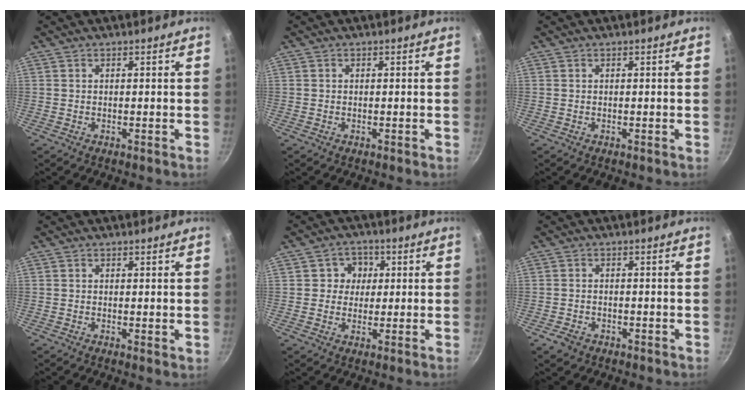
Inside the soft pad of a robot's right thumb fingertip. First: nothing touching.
{"total": 0.0}
{"total": 0.0}
{"total": 0.9, "force": [0.3, 0.5, 0.7], "torque": [-0.011, -0.003, 0.002]}
{"total": 5.2, "force": [0.9, 4.9, 1.5], "torque": [0.015, 0.005, 0.006]}
{"total": 2.8, "force": [-1.6, 2.0, 1.2], "torque": [-0.022, 0.016, -0.023]}